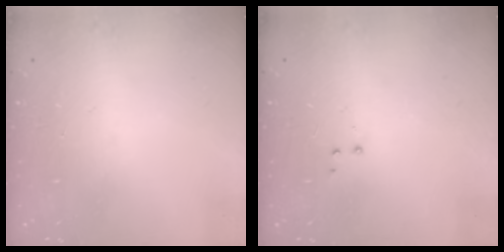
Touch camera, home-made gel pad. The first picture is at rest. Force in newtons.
{"total": 2.8, "press": 2.7, "slide": 0.5}